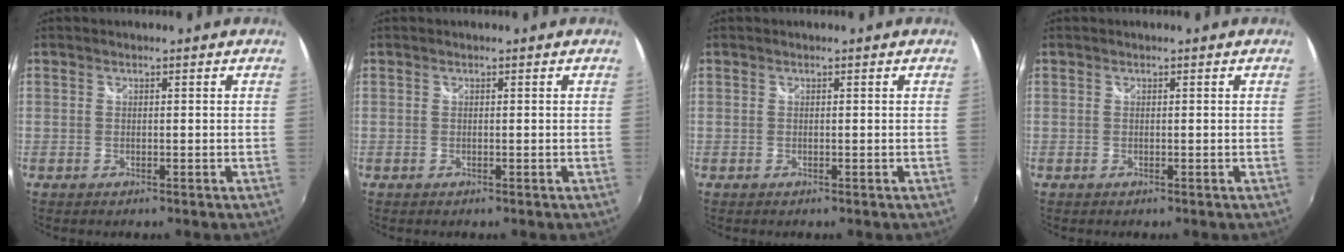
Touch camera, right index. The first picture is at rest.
{"total": 0.0}
{"total": 0.0}
{"total": 0.0}